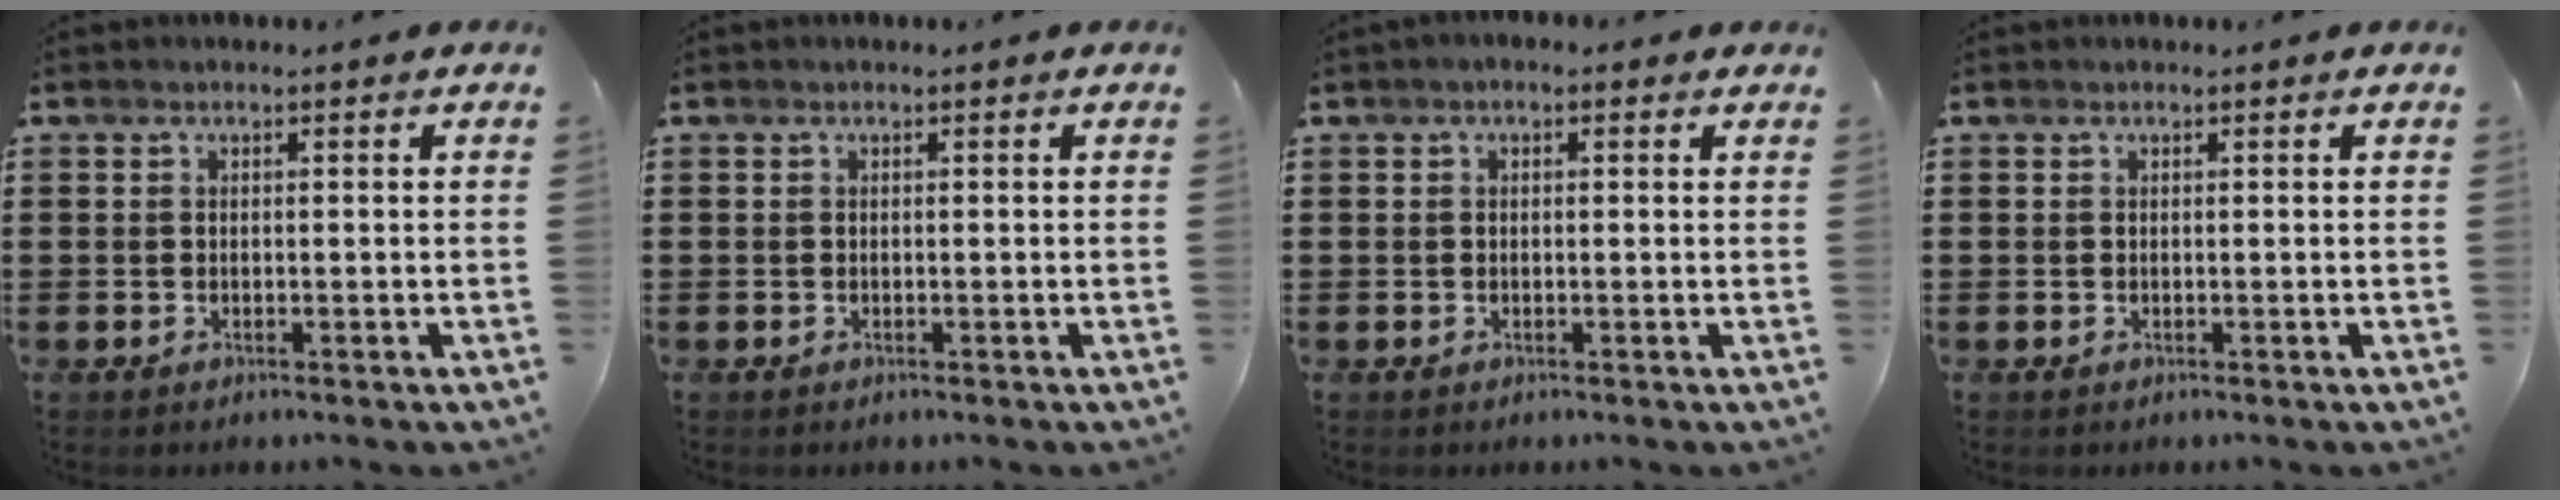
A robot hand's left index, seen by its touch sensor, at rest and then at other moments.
{"total": 0.0}
{"total": 0.9, "force": [0.1, 0.6, 0.7], "torque": [-0.014, 0.005, 0.000]}
{"total": 0.0}